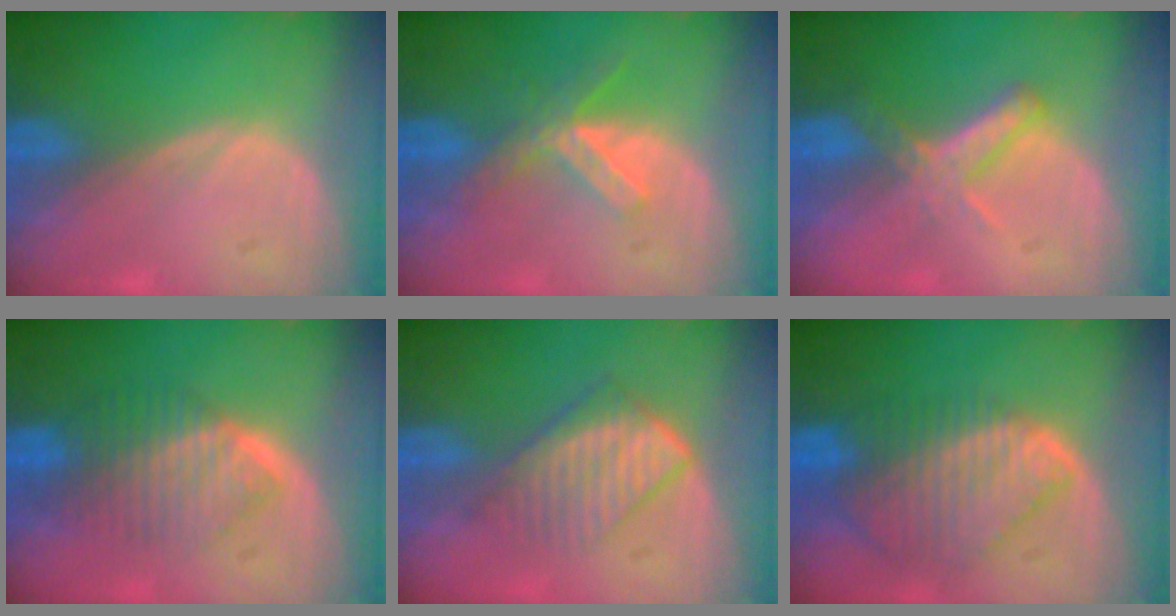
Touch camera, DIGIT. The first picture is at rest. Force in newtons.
{"total": 5.2, "press": 5.0, "slide": 1.7}
{"total": 5.5, "press": 4.7, "slide": 2.7}
{"total": 6.5, "press": 6.4, "slide": 1.0}
{"total": 6.5, "press": 5.9, "slide": 2.8}
{"total": 9.2, "press": 7.9, "slide": 4.6}